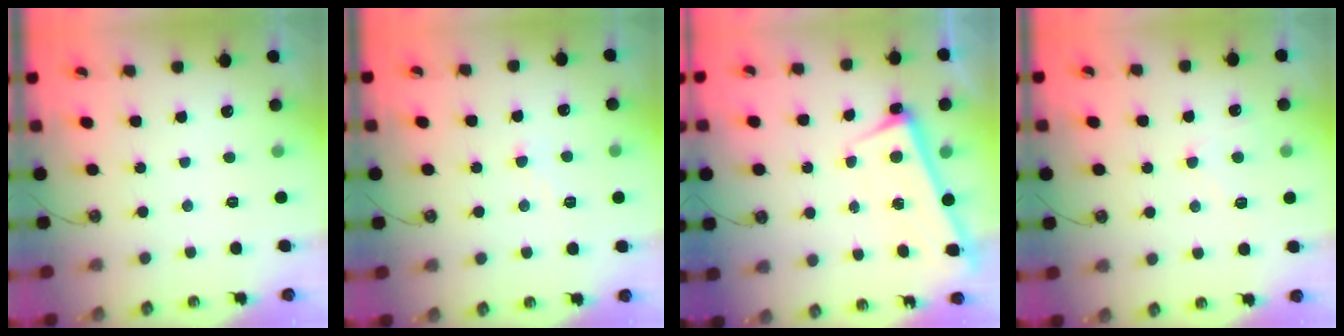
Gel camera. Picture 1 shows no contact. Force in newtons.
{"total": 2.6, "press": 2.5, "slide": 0.6}
{"total": 2.7, "press": 2.5, "slide": 1.0}
{"total": 4.3, "press": 4.3, "slide": 0.3}